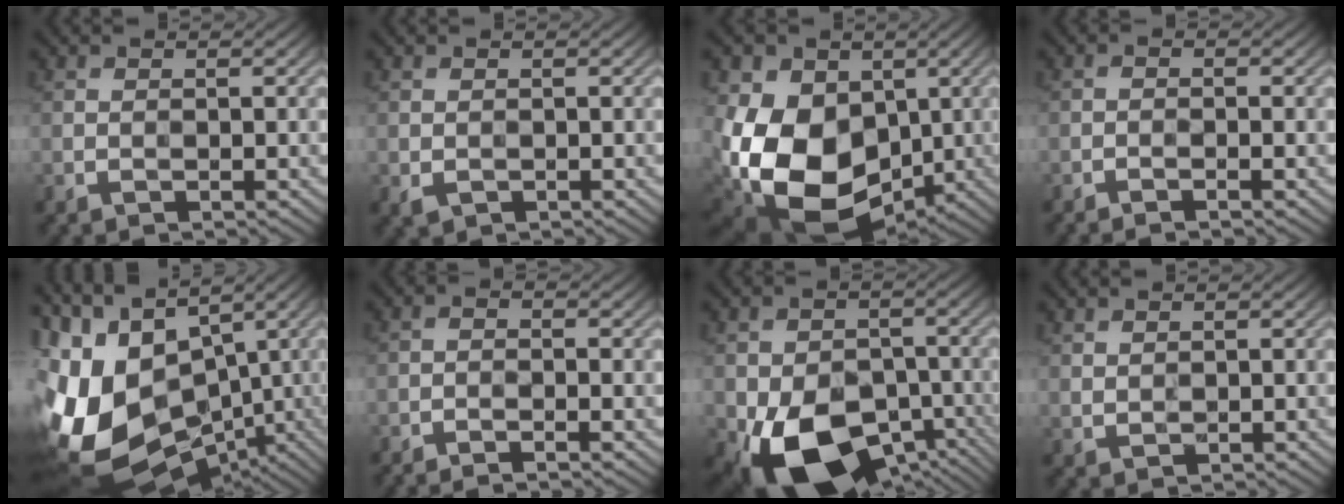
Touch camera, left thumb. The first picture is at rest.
{"total": 1.0, "force": [-0.3, 0.8, 0.4], "torque": [-0.011, -0.005, -0.003]}
{"total": 16.3, "force": [-0.7, 12.5, 10.4], "torque": [-0.221, -0.030, -0.002]}
{"total": 1.4, "force": [-0.9, 0.1, 1.1], "torque": [-0.013, 0.007, -0.023]}
{"total": 17.8, "force": [-1.5, 12.0, 13.1], "torque": [-0.274, -0.019, 0.011]}
{"total": 2.1, "force": [-1.3, 0.2, 1.5], "torque": [-0.023, 0.006, -0.034]}
{"total": 14.7, "force": [-6.2, 9.8, 9.1], "torque": [-0.157, -0.035, -0.094]}
{"total": 0.8, "force": [0.8, 0.3, -0.2], "torque": [0.002, 0.000, 0.020]}